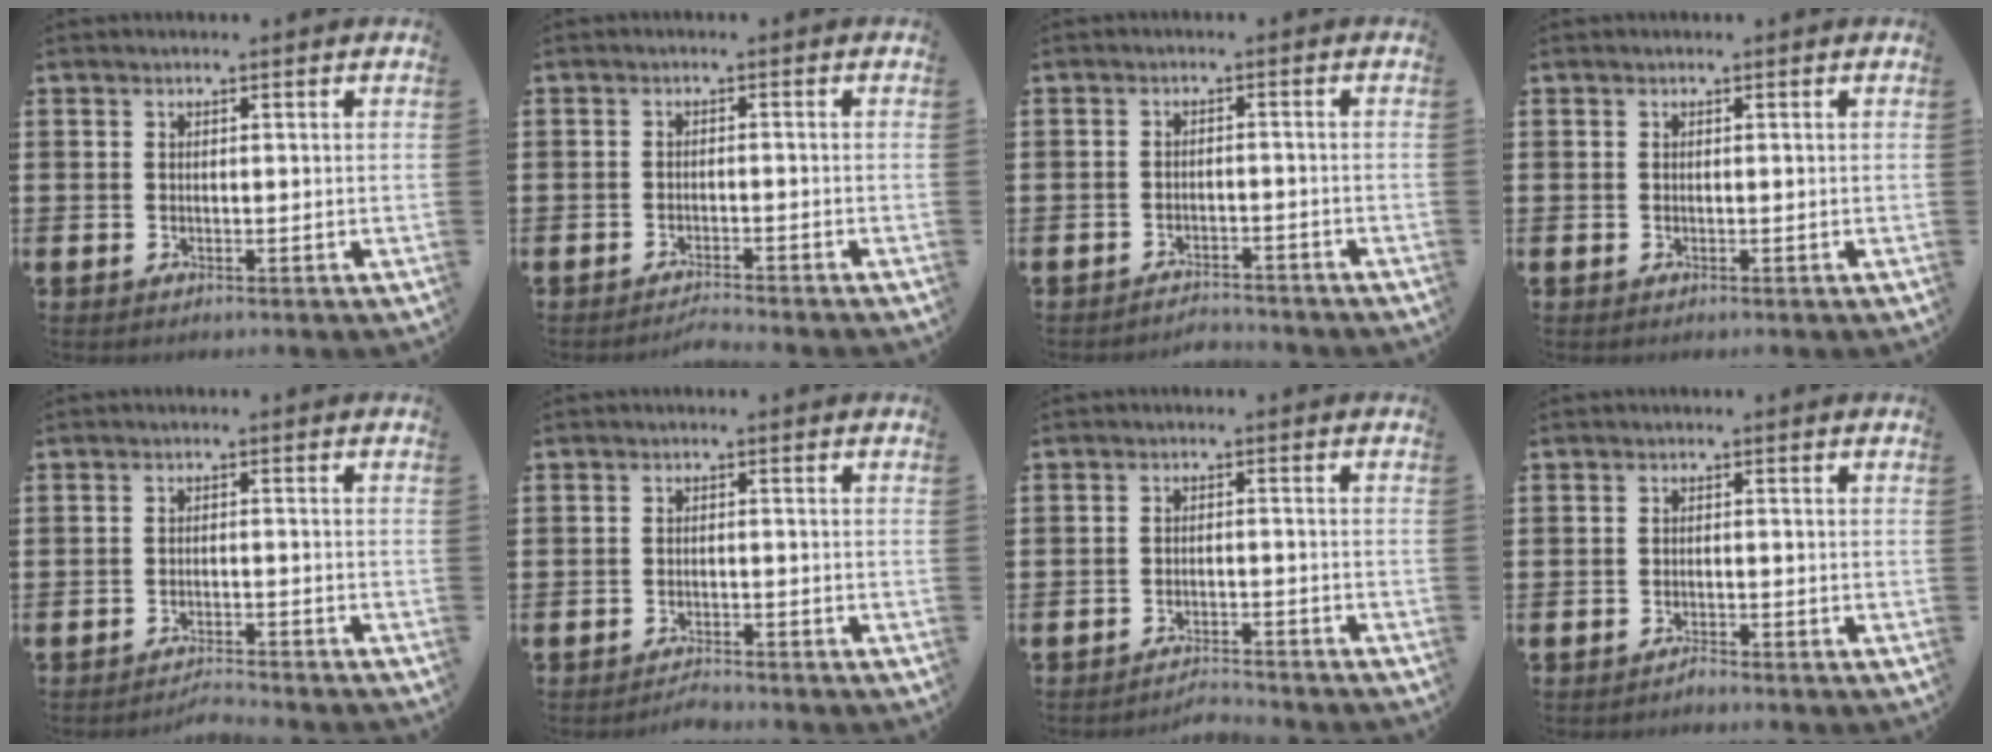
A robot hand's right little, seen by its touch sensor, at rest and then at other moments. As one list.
[{"total": 1.5, "force": [-1.5, -0.2, 0.2], "torque": [-0.005, 0.002, -0.029]}, {"total": 2.2, "force": [-2.2, 0.0, -0.2], "torque": [-0.003, 0.005, -0.048]}, {"total": 0.0}, {"total": 1.8, "force": [-1.8, -0.1, 0.1], "torque": [-0.005, 0.004, -0.038]}, {"total": 1.5, "force": [-1.5, 0.0, 0.1], "torque": [-0.007, 0.002, -0.030]}, {"total": 2.4, "force": [-2.4, -0.1, 0.0], "torque": [-0.005, 0.004, -0.051]}, {"total": 0.9, "force": [-0.9, 0.1, 0.1], "torque": [-0.005, -0.001, -0.019]}]